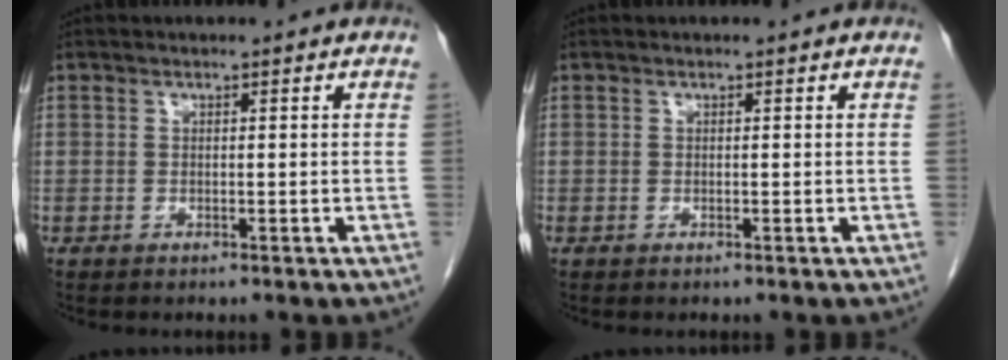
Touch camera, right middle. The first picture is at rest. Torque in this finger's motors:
{"motor_torque": [0.48, -0.26, 0.17, 0.05]}